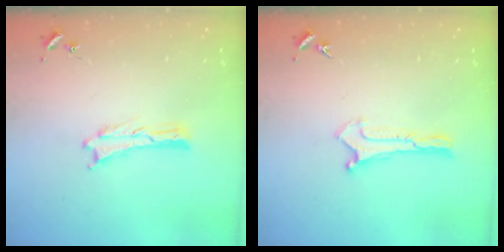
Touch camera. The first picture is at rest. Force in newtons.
{"total": 0.0}